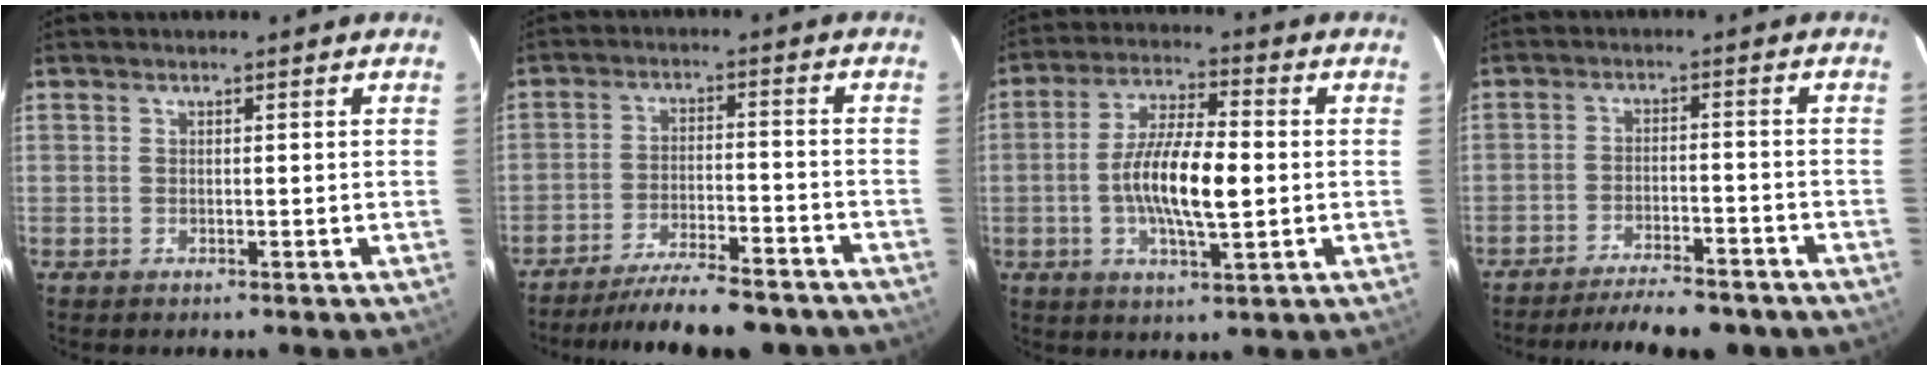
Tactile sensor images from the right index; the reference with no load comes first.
{"total": 17.4, "force": [-15.5, 3.5, 7.0], "torque": [-0.135, -0.010, -0.214]}
{"total": 11.4, "force": [-1.1, 3.0, 11.0], "torque": [-0.210, 0.003, -0.022]}
{"total": 15.3, "force": [-13.5, 3.5, 6.4], "torque": [-0.130, -0.007, -0.179]}